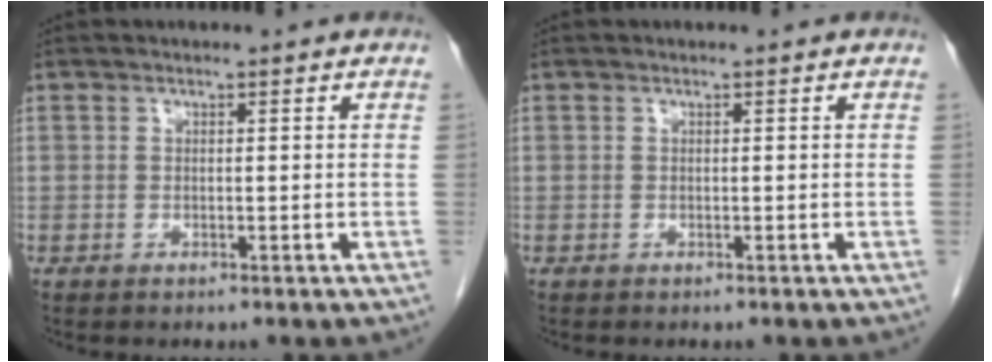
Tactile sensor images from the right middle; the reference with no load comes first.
{"total": 0.0}